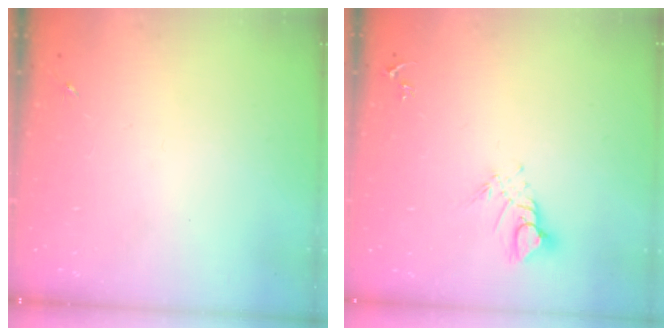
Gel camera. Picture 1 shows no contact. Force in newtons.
{"total": 6.2, "press": 6.2, "slide": 0.5}